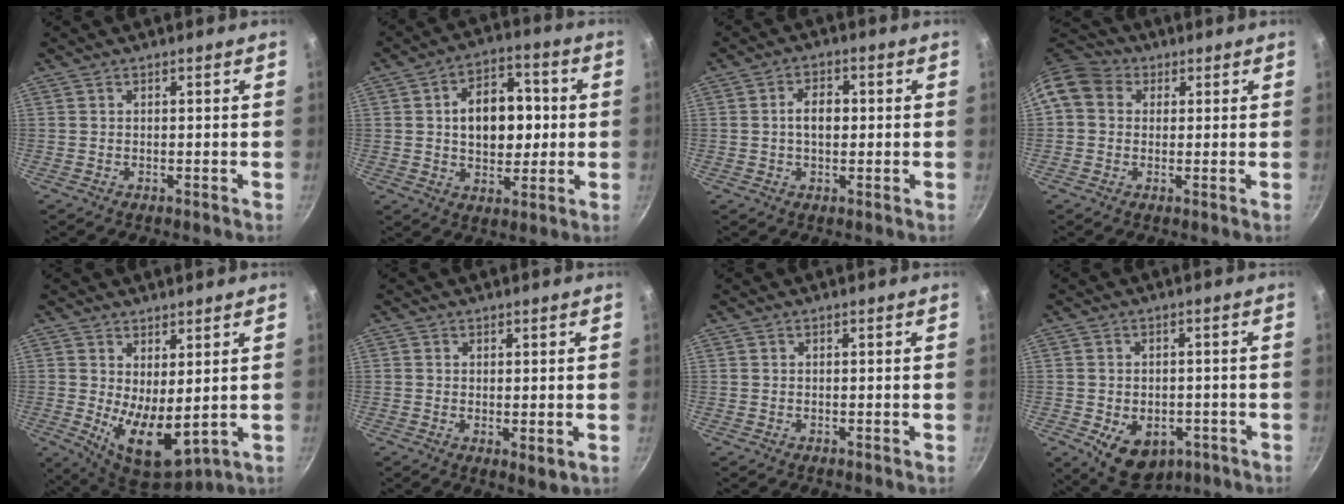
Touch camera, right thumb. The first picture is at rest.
{"total": 13.3, "force": [0.9, 9.0, 9.8], "torque": [-0.105, 0.015, 0.011]}
{"total": 4.9, "force": [0.1, 3.2, 3.7], "torque": [-0.047, 0.013, -0.003]}
{"total": 9.2, "force": [2.0, 7.7, 4.7], "torque": [-0.072, 0.018, 0.018]}
{"total": 10.5, "force": [0.9, 5.0, 9.2], "torque": [-0.127, -0.033, 0.030]}
{"total": 2.5, "force": [0.3, 1.1, 2.3], "torque": [-0.034, -0.014, 0.004]}
{"total": 0.0}
{"total": 10.2, "force": [-3.6, 7.1, 6.3], "torque": [-0.067, 0.003, -0.036]}